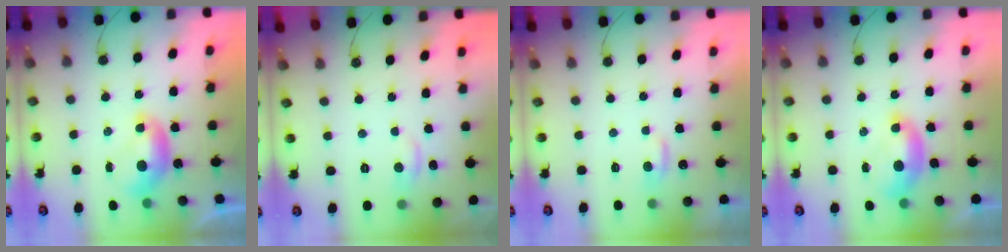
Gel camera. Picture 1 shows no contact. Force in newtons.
{"total": 1.2, "press": 0.7, "slide": 0.9}
{"total": 1.1, "press": 1.1, "slide": 0.4}
{"total": 1.7, "press": 1.5, "slide": 0.6}